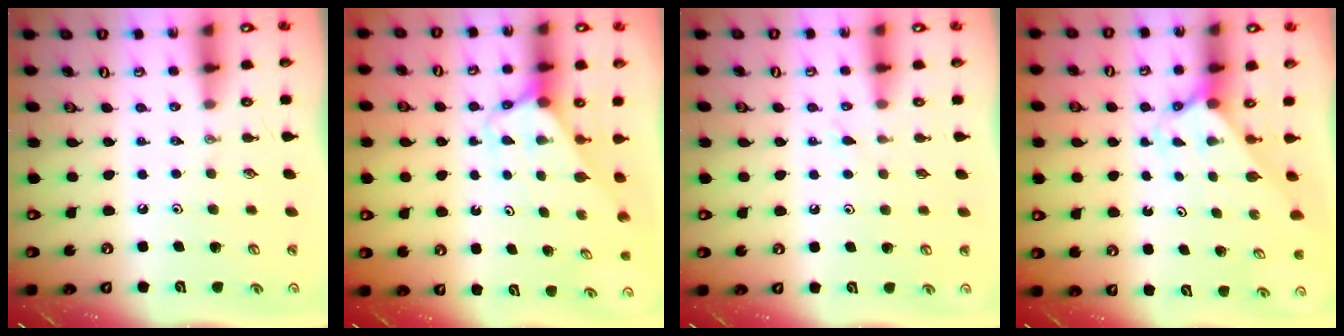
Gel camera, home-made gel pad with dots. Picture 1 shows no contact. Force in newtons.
{"total": 2.9, "press": 2.9, "slide": 0.2}
{"total": 6.5, "press": 6.5, "slide": 0.6}
{"total": 2.0, "press": 2.0, "slide": 0.2}